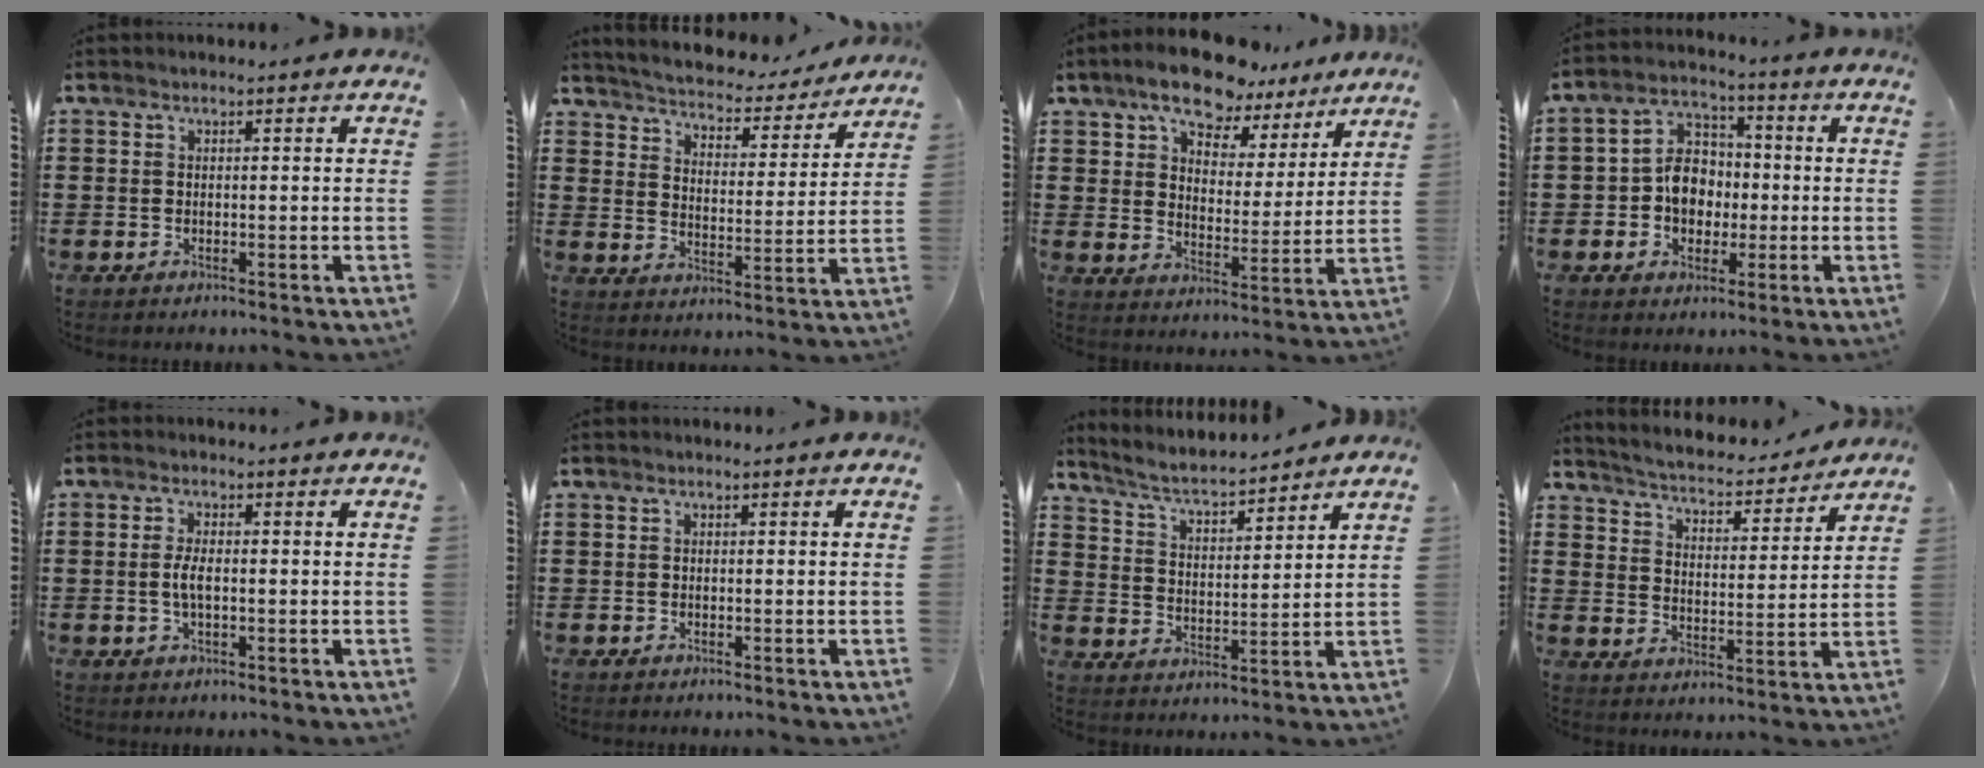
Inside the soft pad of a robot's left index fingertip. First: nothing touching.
{"total": 3.4, "force": [3.4, 0.1, 0.3], "torque": [-0.030, -0.032, 0.049]}
{"total": 10.8, "force": [9.0, 4.0, 4.6], "torque": [-0.104, -0.031, 0.163]}
{"total": 7.4, "force": [-0.7, 6.0, 4.3], "torque": [-0.107, 0.015, -0.016]}
{"total": 2.8, "force": [-0.3, 0.9, 2.6], "torque": [-0.064, -0.005, -0.011]}
{"total": 0.0}
{"total": 4.6, "force": [4.3, 0.4, 1.7], "torque": [-0.053, -0.028, 0.068]}
{"total": 3.8, "force": [3.8, 0.0, 0.7], "torque": [-0.036, -0.034, 0.056]}